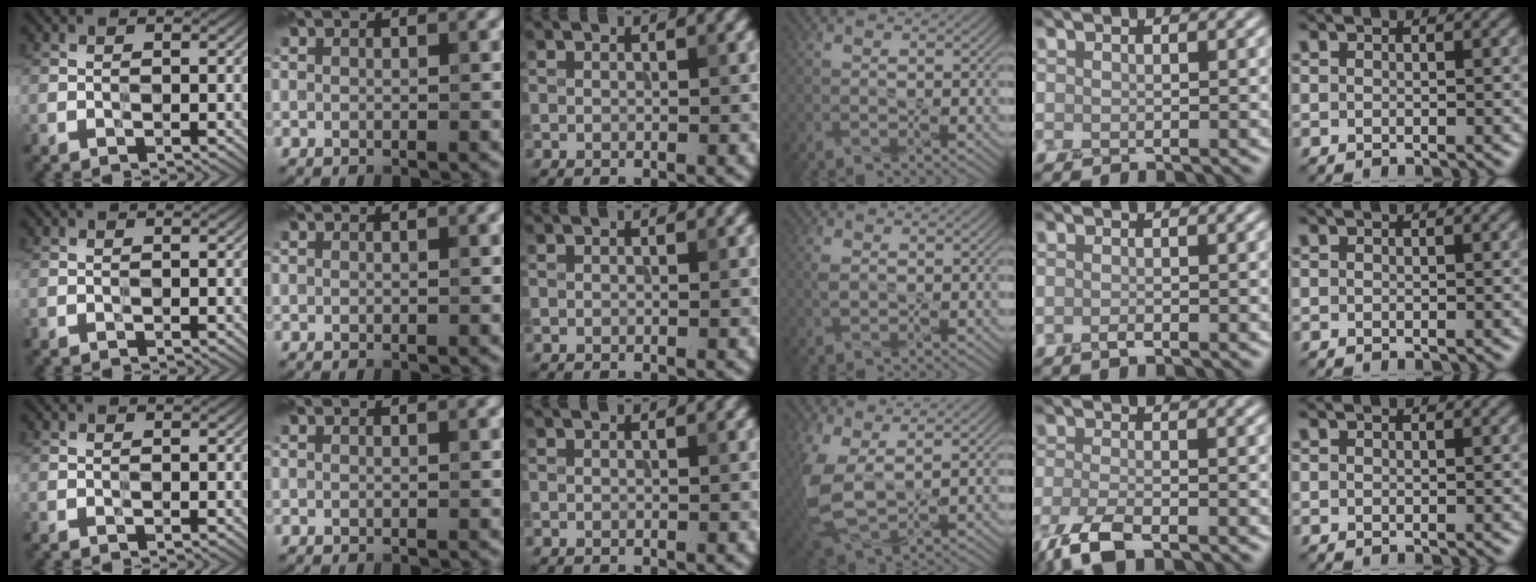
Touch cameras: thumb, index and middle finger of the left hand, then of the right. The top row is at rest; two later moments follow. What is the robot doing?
{"motion": "squeeze", "object": "tweezer"}